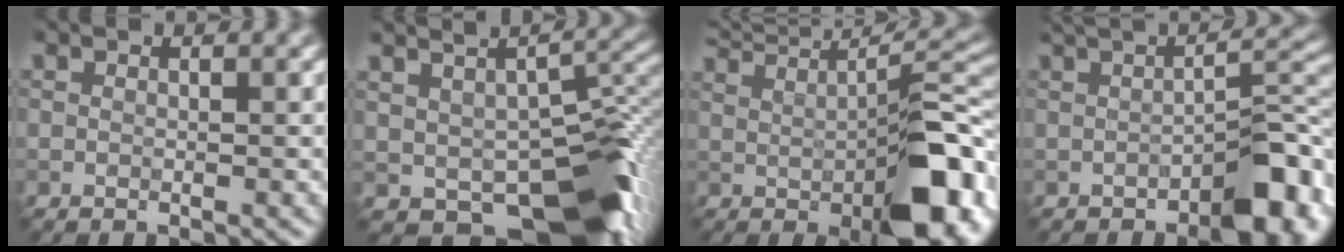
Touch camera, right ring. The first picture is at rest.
{"total": 8.7, "force": [-3.6, 4.5, 6.5], "torque": [-0.092, -0.011, -0.023]}
{"total": 9.9, "force": [0.8, 3.2, 9.3], "torque": [-0.133, 0.007, 0.048]}
{"total": 6.8, "force": [-2.3, 1.9, 6.1], "torque": [-0.073, 0.006, -0.013]}